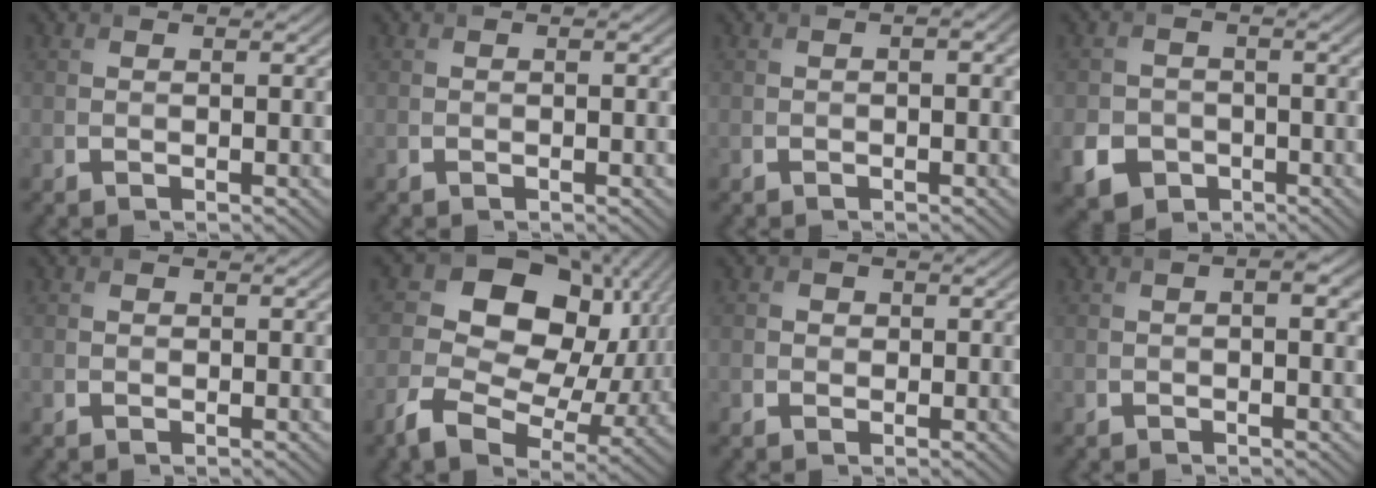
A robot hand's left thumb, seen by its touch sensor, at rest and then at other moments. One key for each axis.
{"total": 0.0}
{"total": 2.1, "fx": -0.1, "fy": 1.0, "fz": 1.8, "tx": -0.029, "ty": 0.004, "tz": 0.001}
{"total": 5.6, "fx": -2.5, "fy": 4.7, "fz": 2.0, "tx": -0.042, "ty": -0.013, "tz": -0.060}
{"total": 0.5, "fx": -0.2, "fy": 0.5, "fz": 0.1, "tx": -0.004, "ty": -0.002, "tz": -0.008}
{"total": 15.6, "fx": -0.5, "fy": 11.0, "fz": 11.1, "tx": -0.192, "ty": -0.027, "tz": -0.008}
{"total": 1.3, "fx": -0.3, "fy": 1.2, "fz": 0.2, "tx": -0.002, "ty": -0.001, "tz": -0.011}
{"total": 2.7, "fx": 0.2, "fy": 1.2, "fz": 2.4, "tx": -0.035, "ty": 0.005, "tz": 0.004}